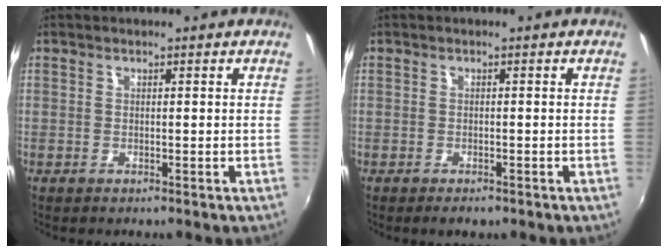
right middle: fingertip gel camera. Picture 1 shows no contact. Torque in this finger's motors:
{"motor_torque": [0.54, -0.51, 0.02, 0.01]}